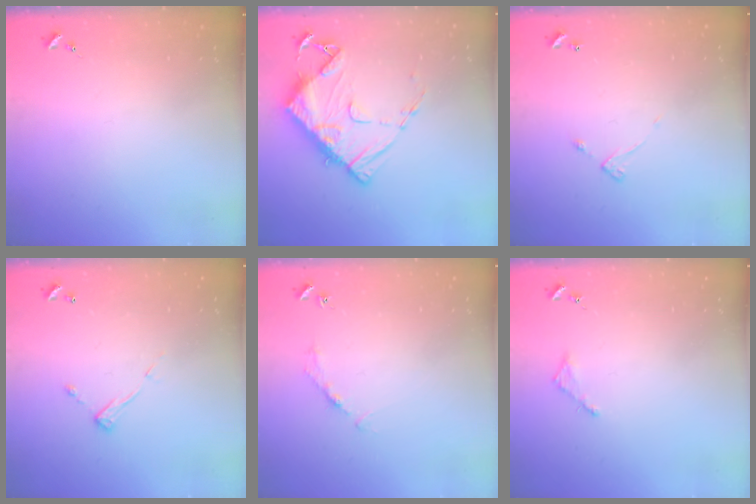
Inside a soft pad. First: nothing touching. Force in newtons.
{"total": 13.3, "press": 13.2, "slide": 1.3}
{"total": 5.7, "press": 5.7, "slide": 0.5}
{"total": 7.3, "press": 7.3, "slide": 0.4}
{"total": 2.7, "press": 2.7, "slide": 0.4}
{"total": 2.8, "press": 2.7, "slide": 0.3}